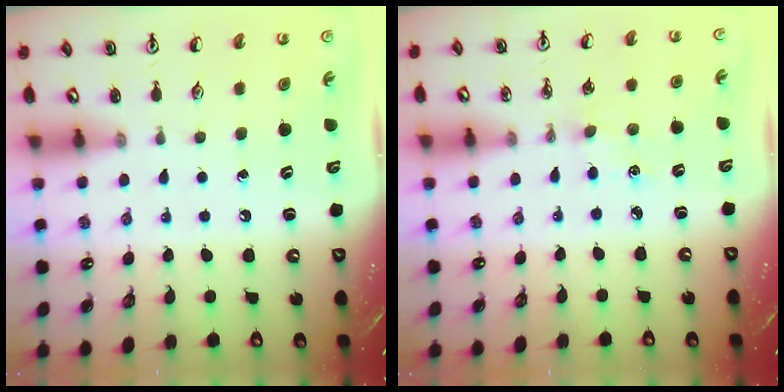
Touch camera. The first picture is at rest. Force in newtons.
{"total": 2.7, "press": 2.7, "slide": 0.4}